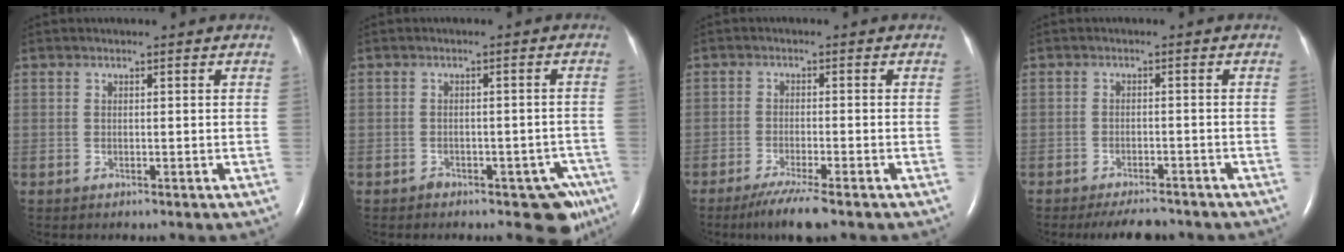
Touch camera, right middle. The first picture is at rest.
{"total": 5.5, "force": [-3.9, 2.8, 2.7], "torque": [-0.001, 0.018, -0.050]}
{"total": 5.9, "force": [-4.3, 0.0, 4.0], "torque": [-0.074, -0.017, -0.073]}
{"total": 5.7, "force": [-5.1, 1.5, 2.0], "torque": [-0.027, -0.008, -0.075]}